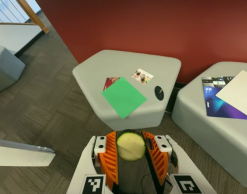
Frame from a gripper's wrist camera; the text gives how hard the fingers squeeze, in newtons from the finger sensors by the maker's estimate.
{"total": 12.0, "left": 12.1, "right": 12.0}